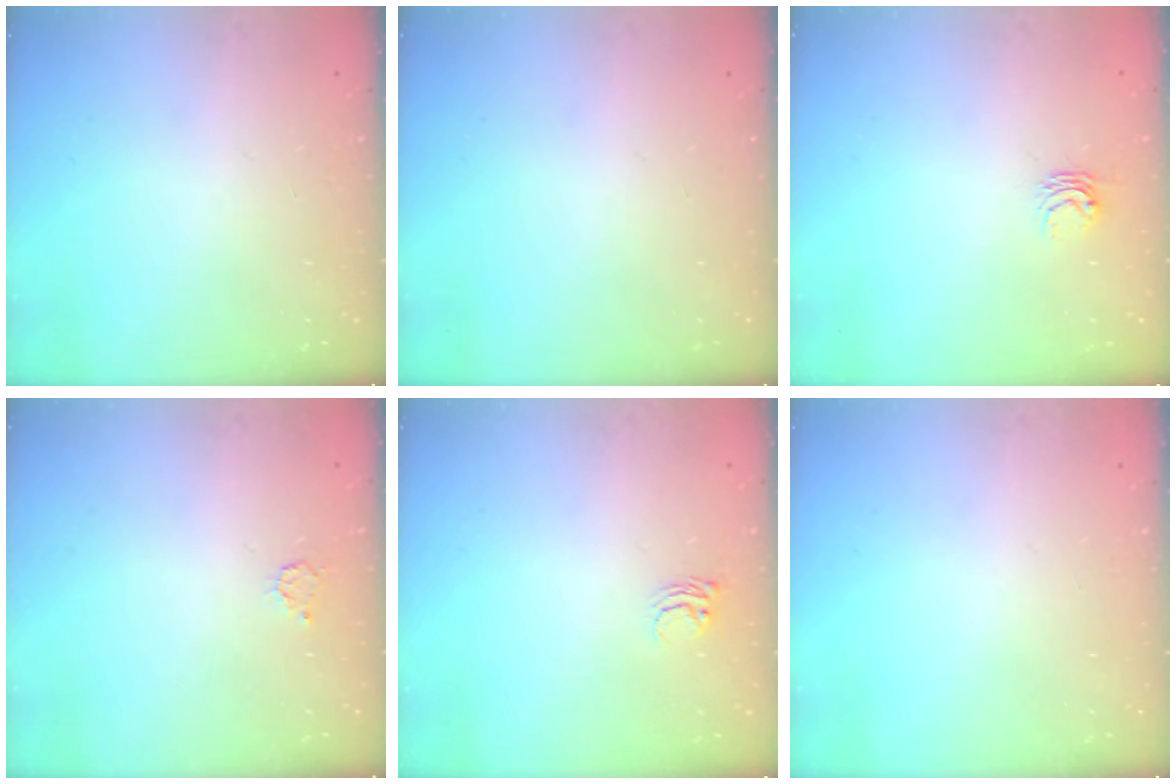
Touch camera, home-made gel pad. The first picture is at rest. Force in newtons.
{"total": 0.0}
{"total": 4.1, "press": 4.0, "slide": 0.5}
{"total": 2.9, "press": 2.9, "slide": 0.3}
{"total": 3.7, "press": 3.7, "slide": 0.2}
{"total": 0.0}